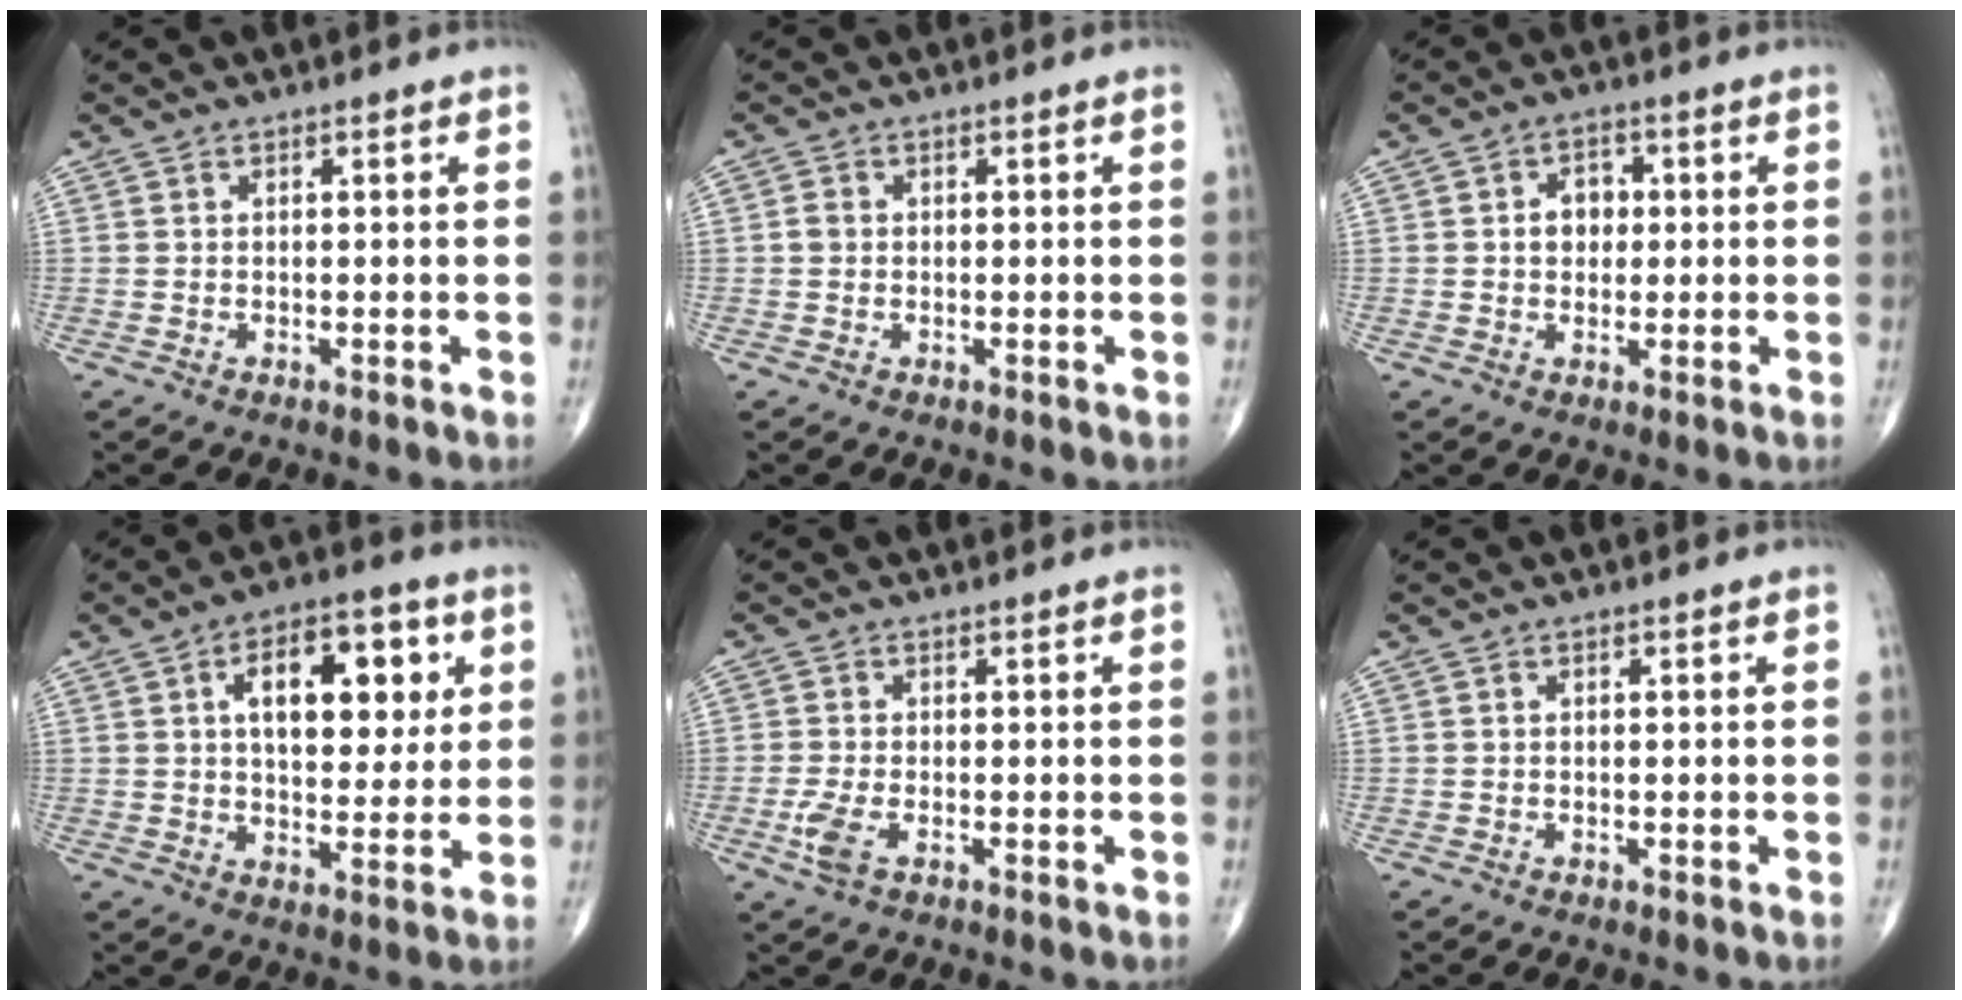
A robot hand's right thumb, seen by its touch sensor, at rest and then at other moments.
{"total": 1.5, "force": [0.0, 1.3, 0.7], "torque": [-0.009, 0.003, 0.000]}
{"total": 4.3, "force": [0.3, 3.5, 2.6], "torque": [-0.017, 0.010, 0.000]}
{"total": 15.2, "force": [4.4, 8.2, 12.0], "torque": [-0.135, 0.000, 0.067]}
{"total": 3.4, "force": [-1.0, 1.5, 2.9], "torque": [-0.073, 0.000, -0.019]}
{"total": 0.0}